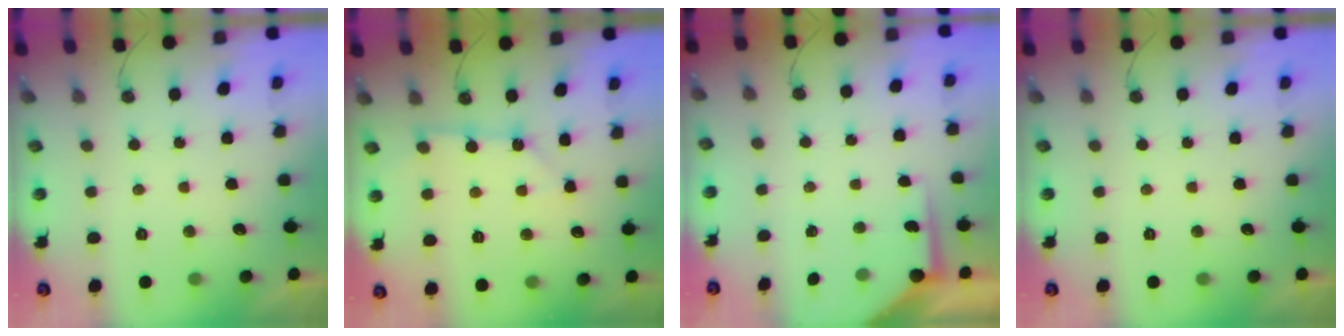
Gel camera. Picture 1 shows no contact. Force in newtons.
{"total": 2.2, "press": 2.2, "slide": 0.3}
{"total": 5.7, "press": 5.7, "slide": 0.7}
{"total": 0.0}